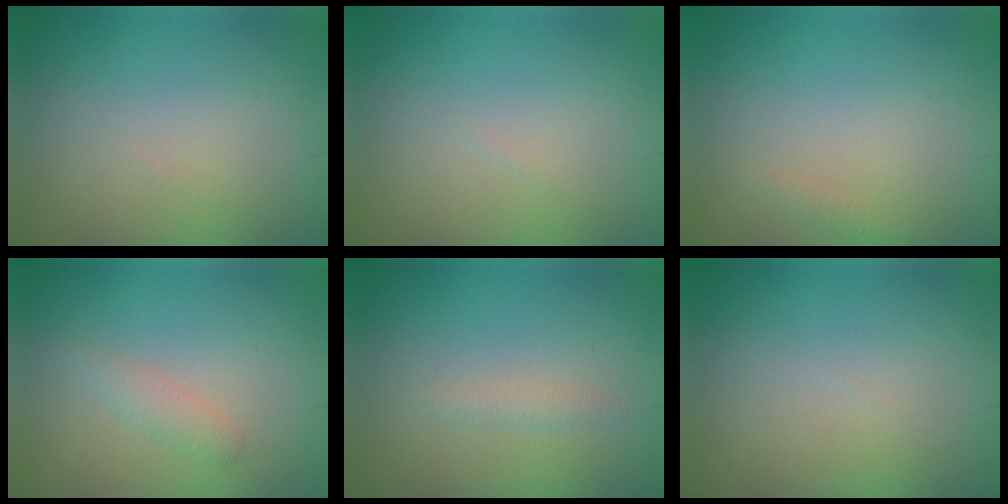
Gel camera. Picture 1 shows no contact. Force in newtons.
{"total": 0.0}
{"total": 0.6, "press": 0.6, "slide": 0.0}
{"total": 1.3, "press": 1.3, "slide": 0.1}
{"total": 0.9, "press": 0.9, "slide": 0.0}
{"total": 0.0}